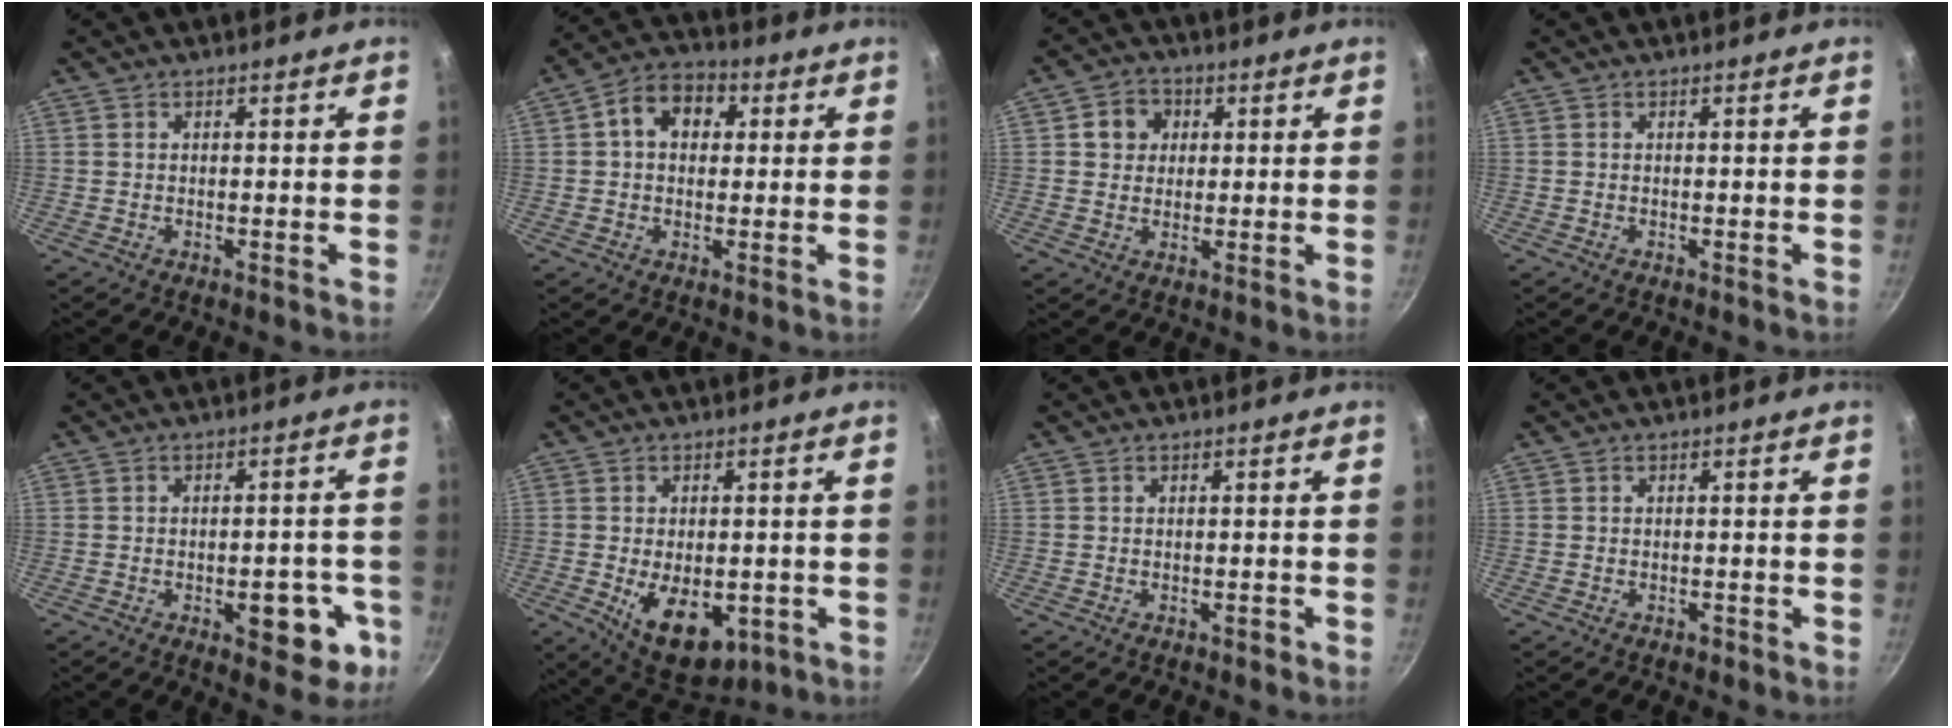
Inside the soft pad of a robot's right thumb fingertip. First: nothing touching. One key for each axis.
{"total": 9.0, "fx": 2.1, "fy": 6.7, "fz": 5.7, "tx": -0.062, "ty": 0.018, "tz": 0.017}
{"total": 5.4, "fx": 1.4, "fy": 4.8, "fz": 2.0, "tx": 0.002, "ty": 0.004, "tz": 0.015}
{"total": 0.0}
{"total": 9.7, "fx": -3.7, "fy": 4.9, "fz": 7.5, "tx": -0.057, "ty": 0.023, "tz": -0.042}
{"total": 12.5, "fx": -3.4, "fy": 7.4, "fz": 9.5, "tx": -0.108, "ty": -0.006, "tz": -0.031}
{"total": 0.8, "fx": -0.6, "fy": 0.4, "fz": 0.4, "tx": -0.003, "ty": 0.010, "tz": -0.004}
{"total": 0.9, "fx": -0.6, "fy": 0.5, "fz": 0.4, "tx": -0.008, "ty": 0.005, "tz": -0.007}